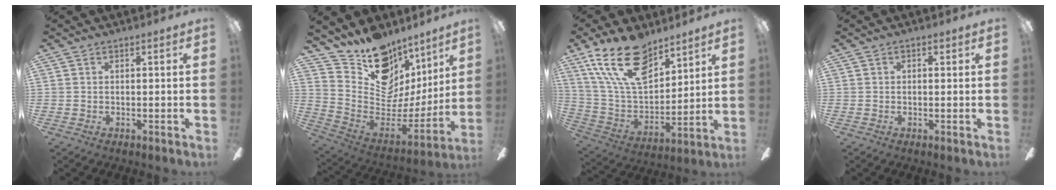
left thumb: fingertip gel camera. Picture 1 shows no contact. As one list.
[{"total": 16.7, "force": [11.5, 10.7, 5.6], "torque": [-0.094, -0.106, 0.218]}, {"total": 20.6, "force": [13.1, 10.3, 12.0], "torque": [-0.246, -0.063, 0.238]}, {"total": 0.6, "force": [0.0, 0.5, 0.2], "torque": [-0.003, 0.003, -0.002]}]